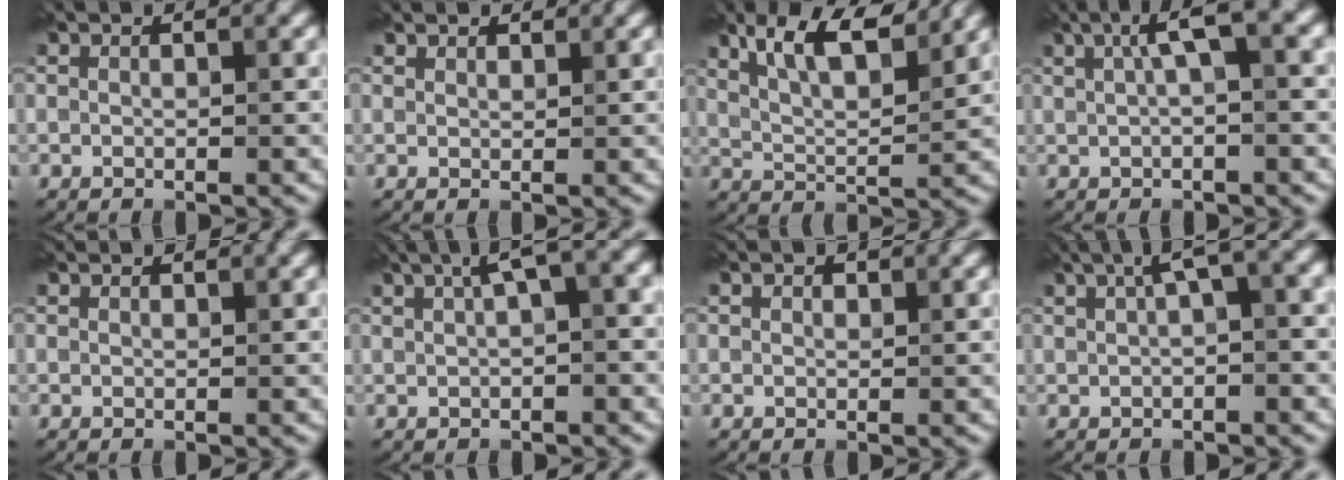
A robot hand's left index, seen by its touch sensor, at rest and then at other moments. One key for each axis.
{"total": 1.6, "fx": 1.5, "fy": 0.4, "fz": -0.1, "tx": -0.001, "ty": -0.005, "tz": 0.020}
{"total": 6.5, "fx": 4.3, "fy": 1.9, "fz": 4.4, "tx": -0.079, "ty": 0.008, "tz": 0.072}
{"total": 4.1, "fx": 1.5, "fy": 0.8, "fz": 3.8, "tx": -0.062, "ty": 0.017, "tz": 0.020}
{"total": 0.7, "fx": 0.7, "fy": 0.1, "fz": -0.2, "tx": 0.002, "ty": -0.001, "tz": 0.009}
{"total": 5.4, "fx": 2.3, "fy": 1.4, "fz": 4.7, "tx": -0.067, "ty": 0.020, "tz": 0.035}
{"total": 0.6, "fx": 0.4, "fy": 0.4, "fz": -0.1, "tx": 0.004, "ty": -0.002, "tz": 0.004}
{"total": 4.6, "fx": 1.9, "fy": 1.1, "fz": 4.1, "tx": -0.059, "ty": 0.018, "tz": 0.025}